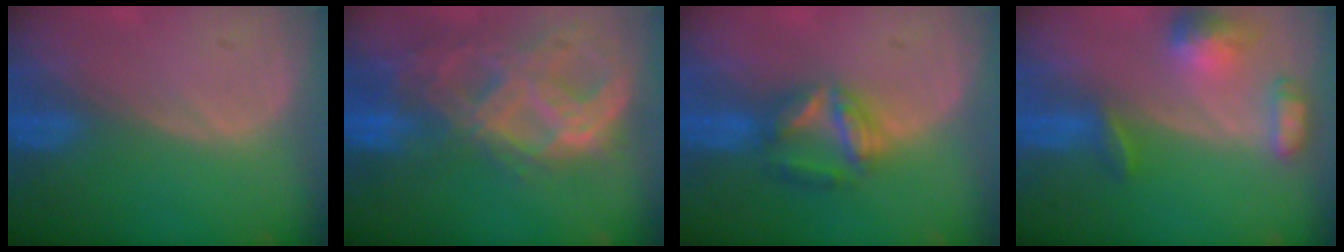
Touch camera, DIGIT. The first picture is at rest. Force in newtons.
{"total": 11.3, "press": 9.6, "slide": 6.0}
{"total": 5.6, "press": 5.6, "slide": 0.6}
{"total": 6.8, "press": 6.4, "slide": 2.4}